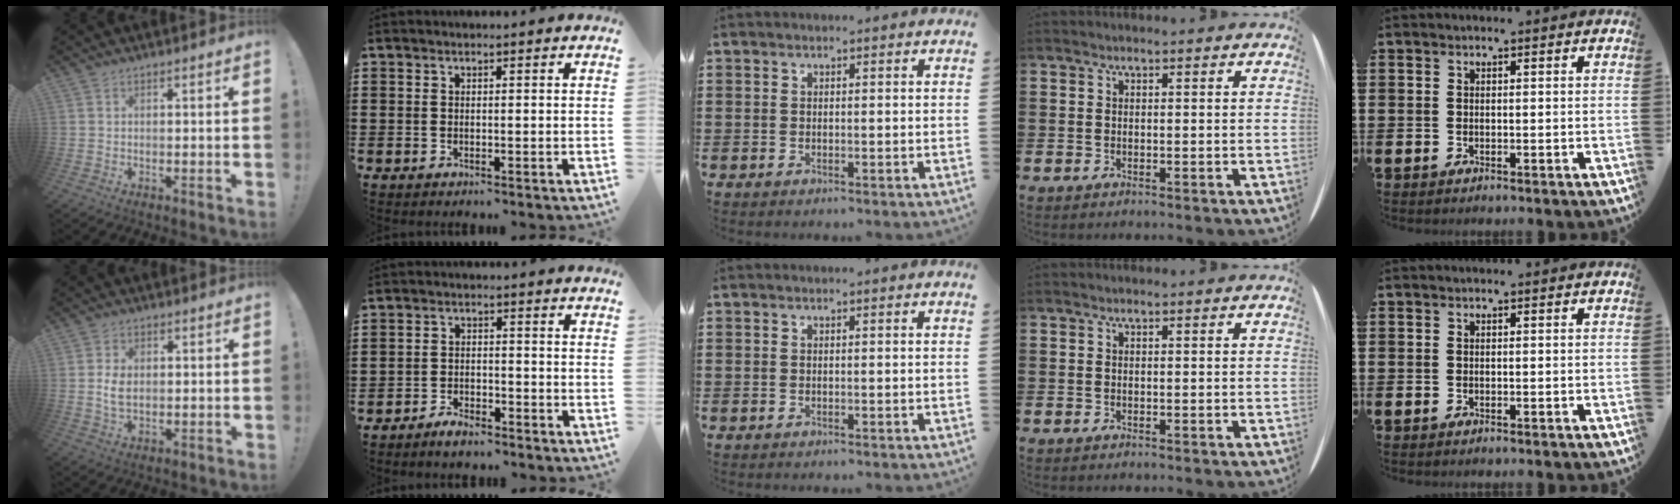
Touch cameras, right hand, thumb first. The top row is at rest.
{"thumb": {"total": 4.3, "force": [0.3, 2.8, 3.3], "torque": [-0.053, -0.001, 0.004]}, "index": {"total": 2.6, "force": [-2.5, 0.7, 0.3], "torque": [-0.010, 0.008, -0.050]}}